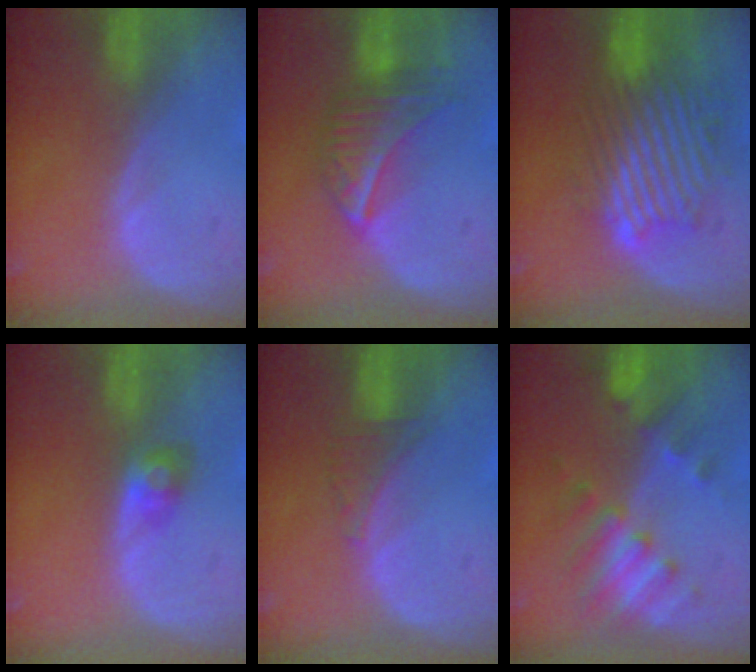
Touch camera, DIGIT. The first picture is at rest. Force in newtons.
{"total": 6.4, "press": 6.3, "slide": 1.5}
{"total": 9.8, "press": 9.5, "slide": 2.1}
{"total": 2.9, "press": 2.7, "slide": 1.1}
{"total": 2.3, "press": 2.2, "slide": 0.7}
{"total": 7.7, "press": 6.7, "slide": 3.6}